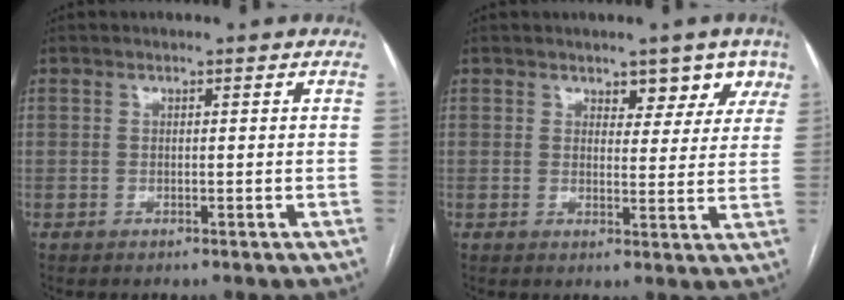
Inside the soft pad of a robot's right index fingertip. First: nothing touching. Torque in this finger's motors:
{"motor_torque": [0.31, 0.30, 0.03, 0.01]}